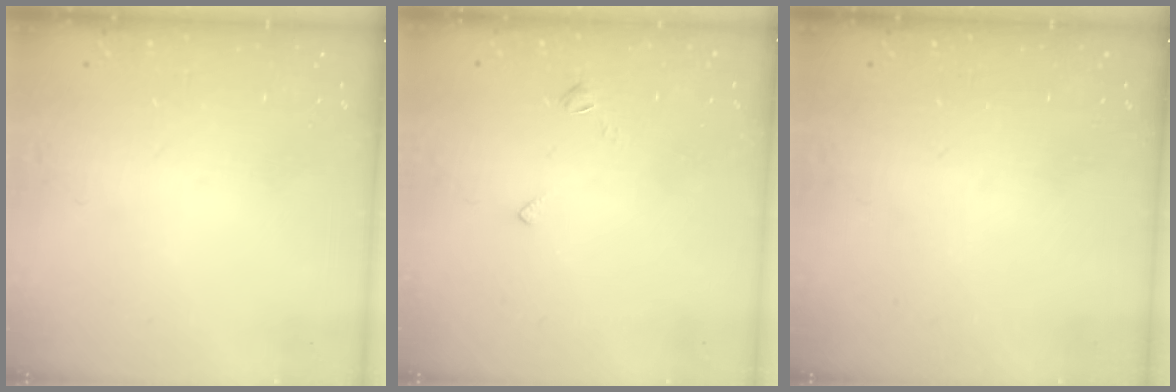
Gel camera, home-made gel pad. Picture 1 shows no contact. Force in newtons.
{"total": 2.2, "press": 2.2, "slide": 0.5}
{"total": 0.0}